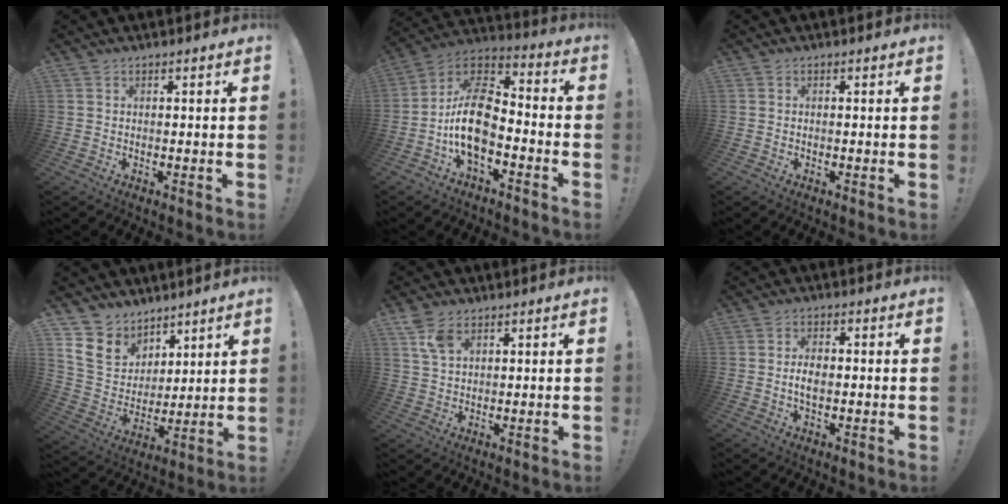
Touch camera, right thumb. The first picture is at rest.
{"total": 15.0, "force": [-4.0, 8.8, 11.4], "torque": [-0.213, 0.024, -0.065]}
{"total": 0.0}
{"total": 12.1, "force": [7.3, 9.2, 3.0], "torque": [-0.066, -0.049, 0.151]}
{"total": 6.3, "force": [3.7, 3.2, 4.0], "torque": [-0.074, -0.012, 0.071]}
{"total": 4.0, "force": [-0.7, 2.0, 3.4], "torque": [-0.067, 0.005, -0.015]}